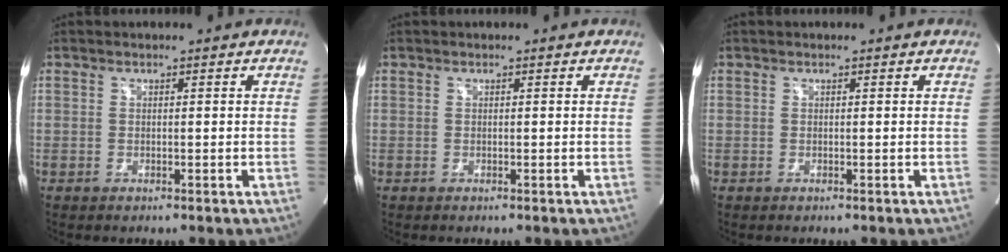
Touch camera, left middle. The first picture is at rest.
{"total": 0.0}
{"total": 0.0}